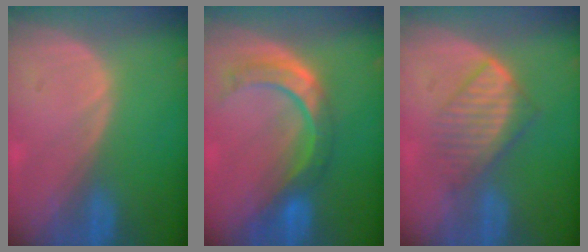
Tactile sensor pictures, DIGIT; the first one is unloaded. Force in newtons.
{"total": 8.5, "press": 7.2, "slide": 4.5}
{"total": 6.0, "press": 5.9, "slide": 1.1}